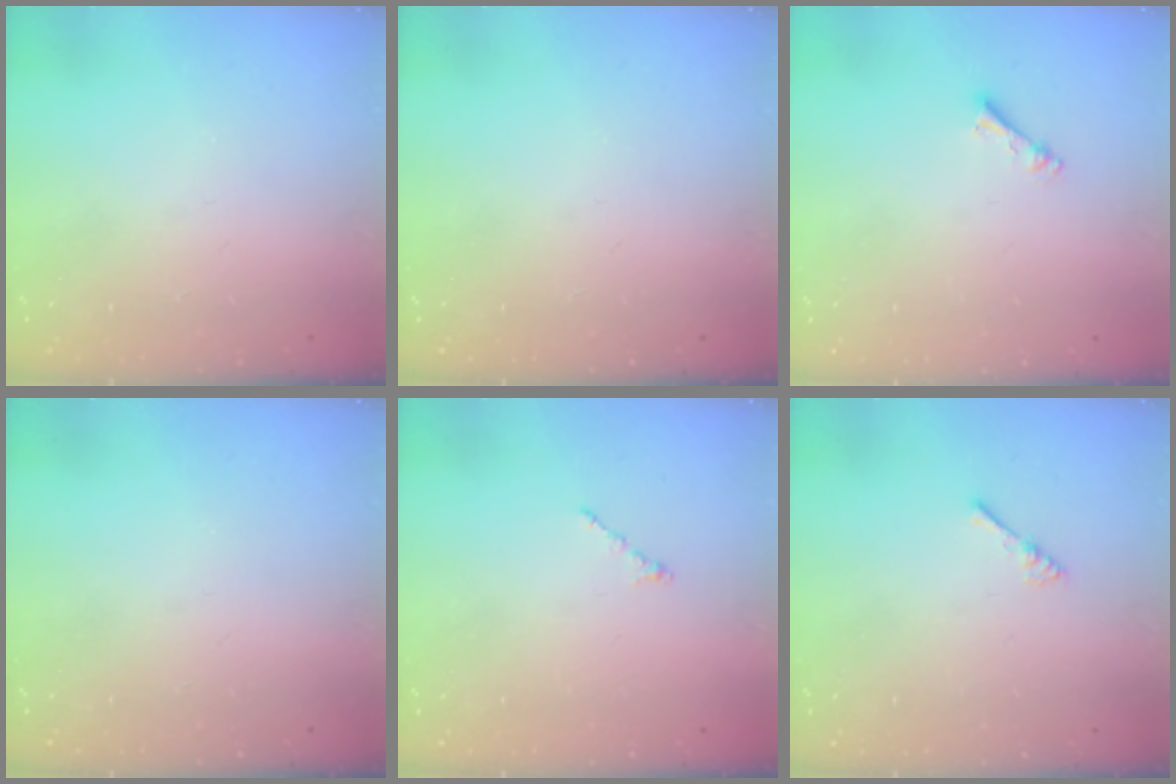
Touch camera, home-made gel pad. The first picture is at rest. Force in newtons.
{"total": 0.0}
{"total": 2.5, "press": 2.4, "slide": 0.5}
{"total": 0.0}
{"total": 0.0}
{"total": 2.4, "press": 2.4, "slide": 0.5}